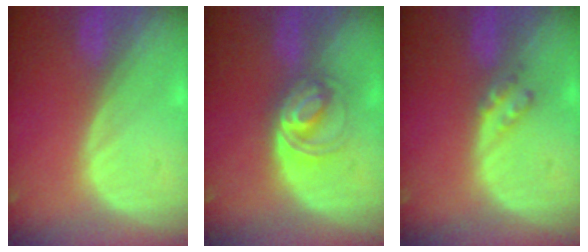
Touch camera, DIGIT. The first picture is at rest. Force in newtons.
{"total": 5.5, "press": 5.4, "slide": 1.3}
{"total": 2.4, "press": 2.4, "slide": 0.2}